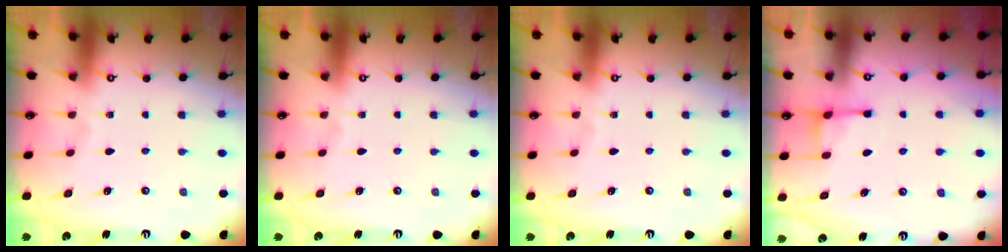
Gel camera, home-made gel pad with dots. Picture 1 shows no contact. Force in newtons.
{"total": 0.0}
{"total": 0.0}
{"total": 4.0, "press": 3.9, "slide": 0.6}